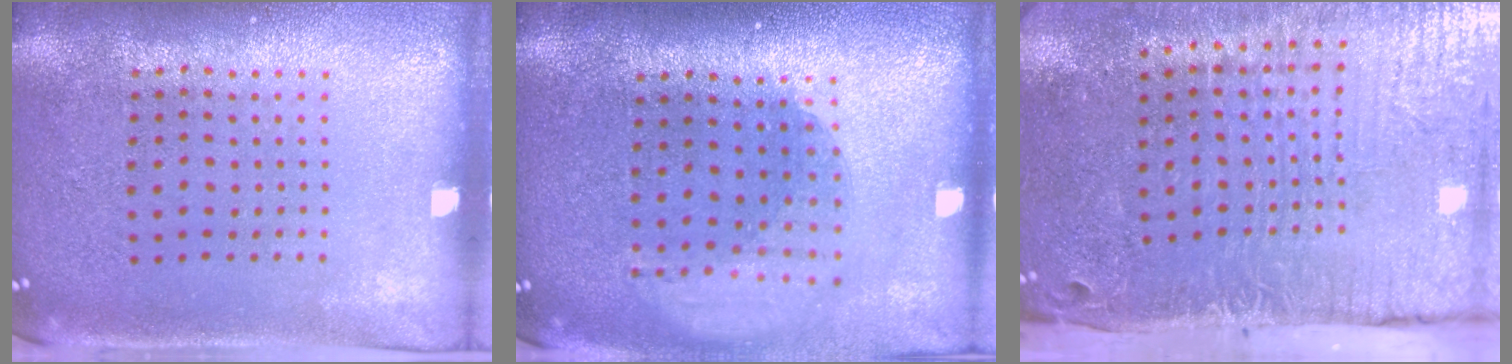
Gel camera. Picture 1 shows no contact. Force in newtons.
{"total": 1.8, "press": 1.4, "slide": 1.2}
{"total": 5.2, "press": 4.2, "slide": 3.0}